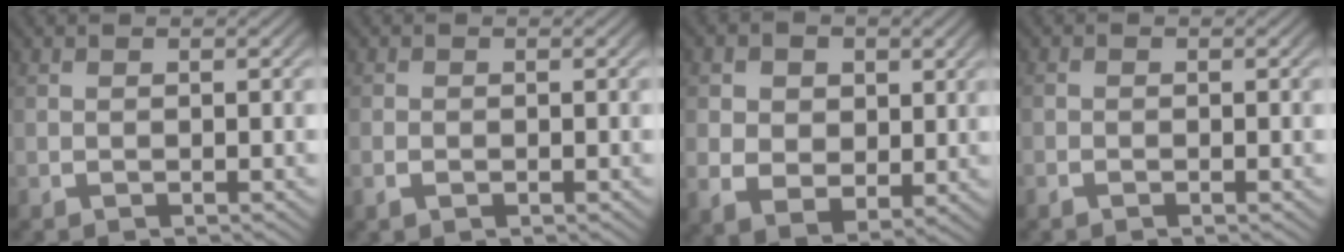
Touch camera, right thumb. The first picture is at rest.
{"total": 0.8, "force": [-0.3, 0.6, 0.5], "torque": [-0.013, -0.006, -0.005]}
{"total": 5.6, "force": [0.5, 4.5, 3.3], "torque": [-0.071, -0.029, 0.027]}
{"total": 0.6, "force": [-0.4, 0.4, 0.2], "torque": [-0.006, -0.004, -0.011]}